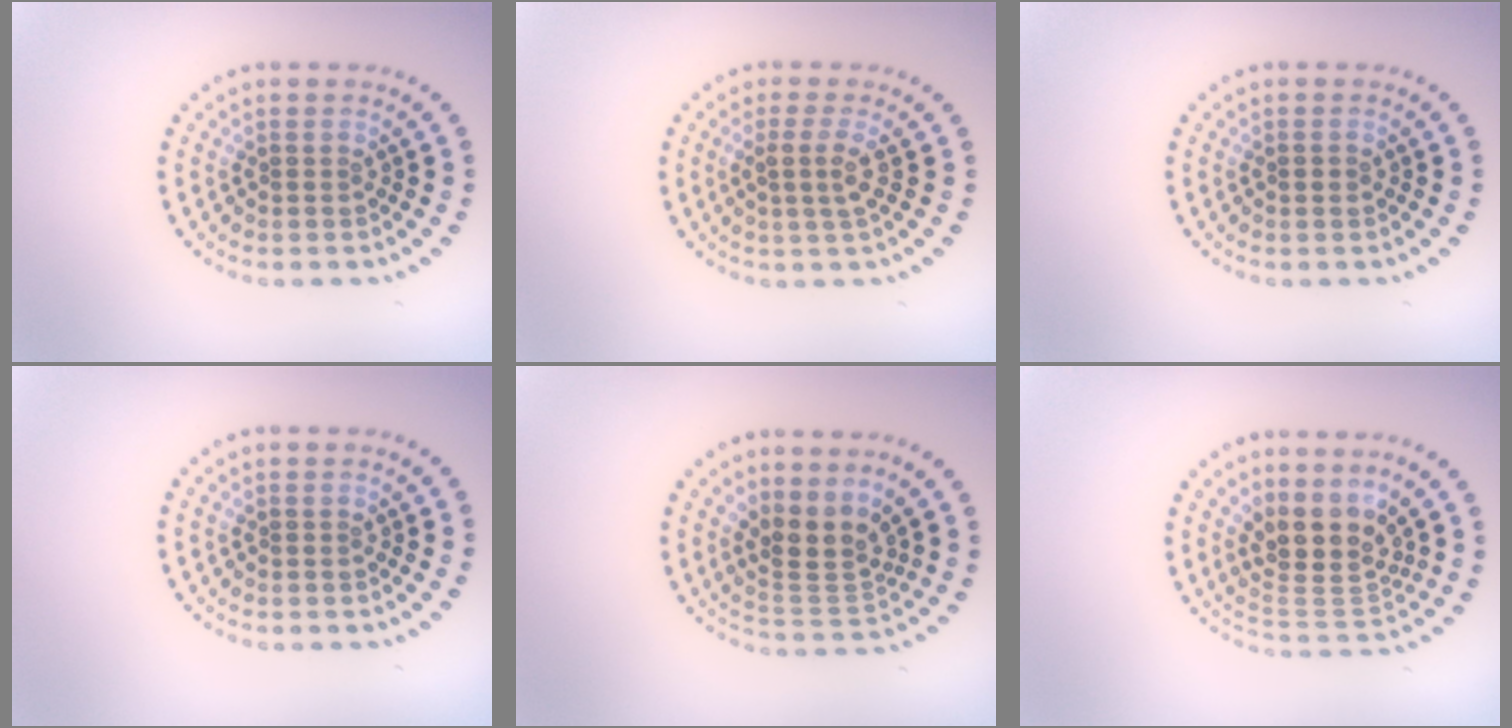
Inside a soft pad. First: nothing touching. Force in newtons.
{"total": 2.1, "press": 1.6, "slide": 1.3}
{"total": 1.0, "press": 0.9, "slide": 0.2}
{"total": 0.0}
{"total": 3.1, "press": 2.3, "slide": 2.1}
{"total": 4.3, "press": 3.5, "slide": 2.6}